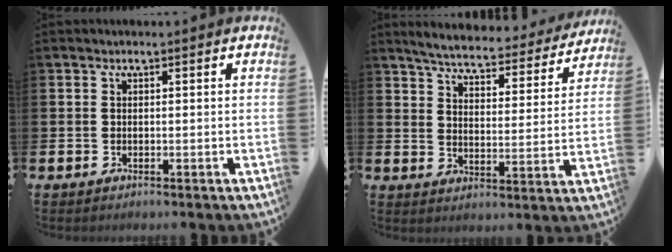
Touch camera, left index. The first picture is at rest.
{"total": 5.5, "force": [5.2, 0.7, 1.6], "torque": [-0.056, -0.038, 0.086]}